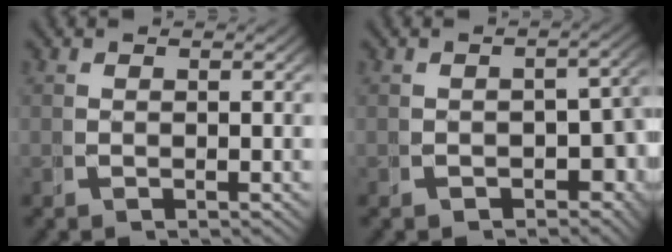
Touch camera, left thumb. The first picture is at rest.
{"total": 3.7, "force": [-1.3, 2.4, 2.4], "torque": [-0.021, -0.014, -0.014]}